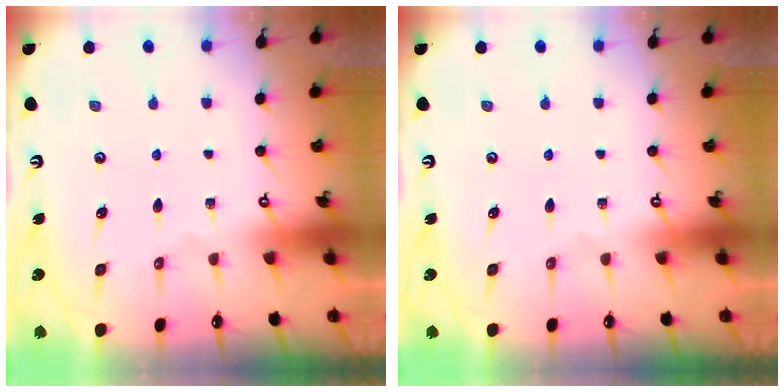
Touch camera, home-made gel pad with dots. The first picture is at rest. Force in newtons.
{"total": 0.0}